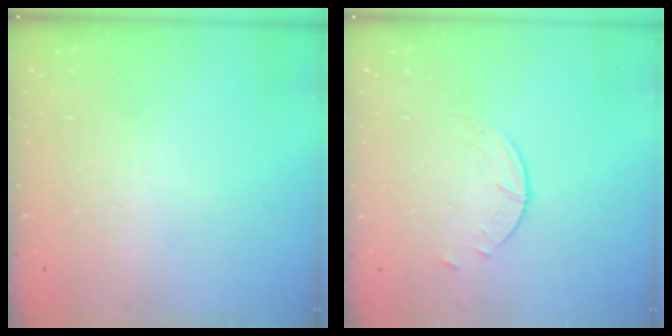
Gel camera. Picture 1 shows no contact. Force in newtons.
{"total": 0.9, "press": 0.9, "slide": 0.2}